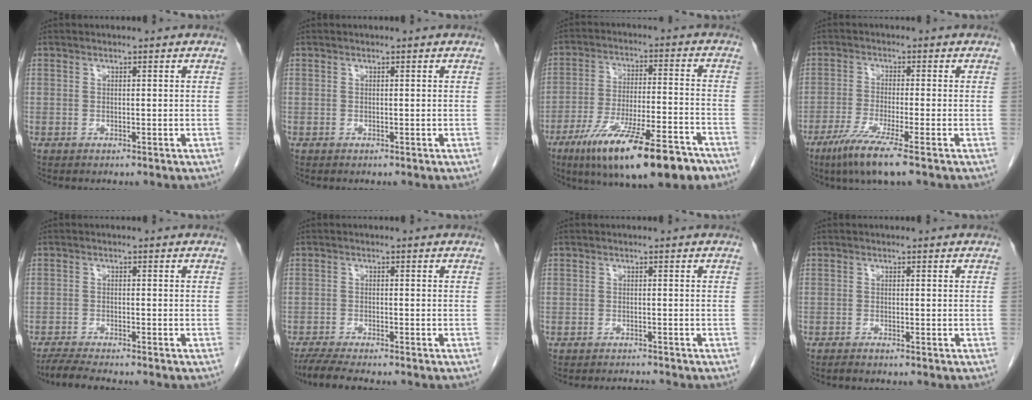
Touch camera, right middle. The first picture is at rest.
{"total": 0.0}
{"total": 18.6, "force": [-12.1, 3.3, 13.8], "torque": [-0.202, -0.025, -0.199]}
{"total": 7.6, "force": [-4.8, -0.4, 5.9], "torque": [-0.112, -0.024, -0.087]}
{"total": 4.6, "force": [-4.1, -0.3, 2.0], "torque": [-0.040, -0.021, -0.071]}
{"total": 5.4, "force": [-4.6, -0.2, 2.7], "torque": [-0.050, -0.022, -0.080]}
{"total": 1.8, "force": [-1.7, -0.3, -0.2], "torque": [0.000, -0.013, -0.023]}
{"total": 0.8, "force": [-0.7, -0.1, 0.4], "torque": [-0.010, -0.001, -0.014]}